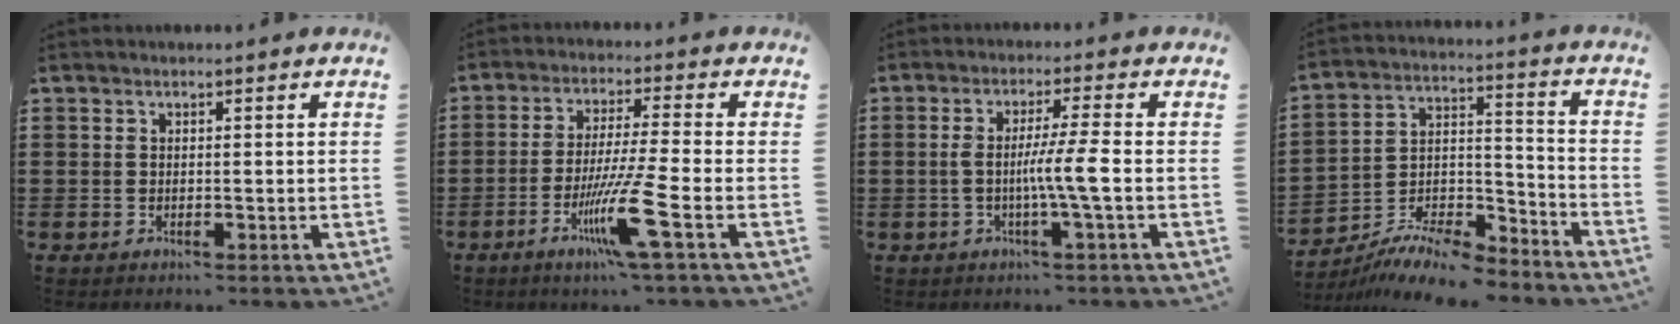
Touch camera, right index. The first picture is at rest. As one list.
[{"total": 9.9, "force": [-4.3, -0.3, 9.0], "torque": [-0.174, -0.016, -0.080]}, {"total": 6.3, "force": [-1.1, -0.4, 6.2], "torque": [-0.119, -0.007, -0.027]}, {"total": 9.6, "force": [-8.8, 2.1, 3.4], "torque": [-0.058, 0.023, -0.170]}]